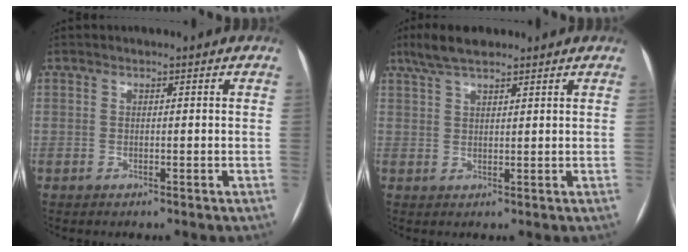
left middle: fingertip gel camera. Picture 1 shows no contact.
{"total": 5.6, "force": [4.2, 1.5, 3.3], "torque": [-0.071, 0.020, 0.079]}